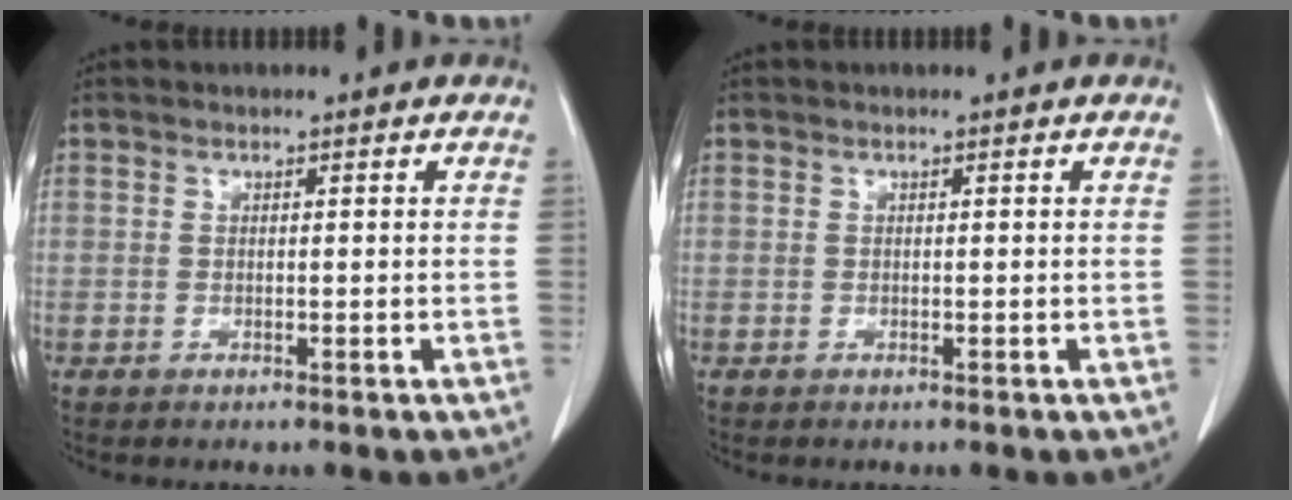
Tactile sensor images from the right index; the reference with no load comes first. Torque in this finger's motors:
{"motor_torque": [0.00, 0.00, 0.00, 0.00]}